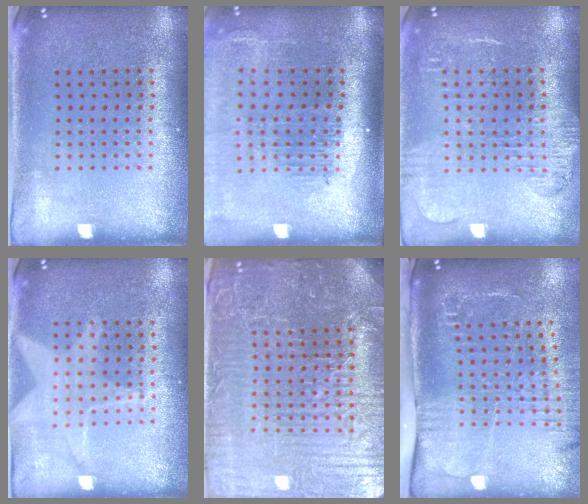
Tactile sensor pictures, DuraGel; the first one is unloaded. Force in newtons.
{"total": 2.1, "press": 1.7, "slide": 1.2}
{"total": 1.7, "press": 1.5, "slide": 0.8}
{"total": 1.3, "press": 1.3, "slide": 0.5}
{"total": 6.4, "press": 5.8, "slide": 2.6}
{"total": 2.6, "press": 2.0, "slide": 1.7}